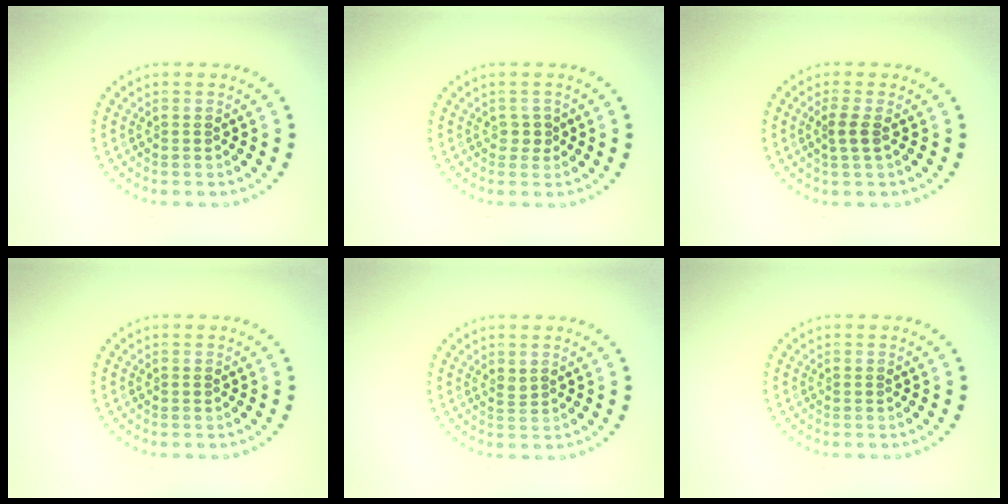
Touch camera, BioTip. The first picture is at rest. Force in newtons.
{"total": 1.1, "press": 0.9, "slide": 0.6}
{"total": 1.6, "press": 1.3, "slide": 0.9}
{"total": 0.0}
{"total": 0.7, "press": 0.6, "slide": 0.3}
{"total": 0.0}